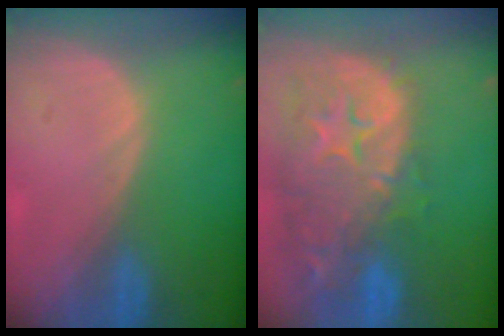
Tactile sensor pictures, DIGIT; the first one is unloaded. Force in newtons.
{"total": 14.6, "press": 11.8, "slide": 8.6}